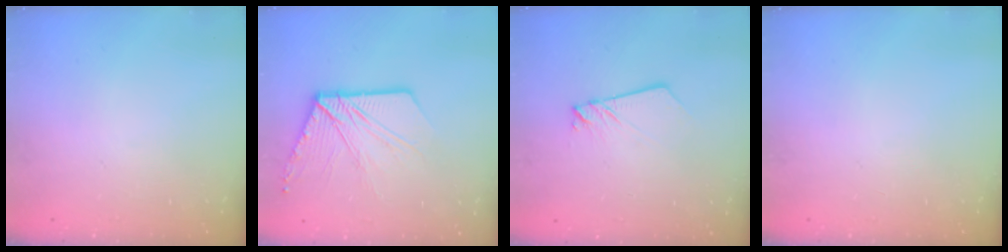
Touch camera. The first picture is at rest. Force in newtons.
{"total": 14.0, "press": 13.9, "slide": 1.7}
{"total": 2.7, "press": 2.6, "slide": 0.3}
{"total": 0.0}